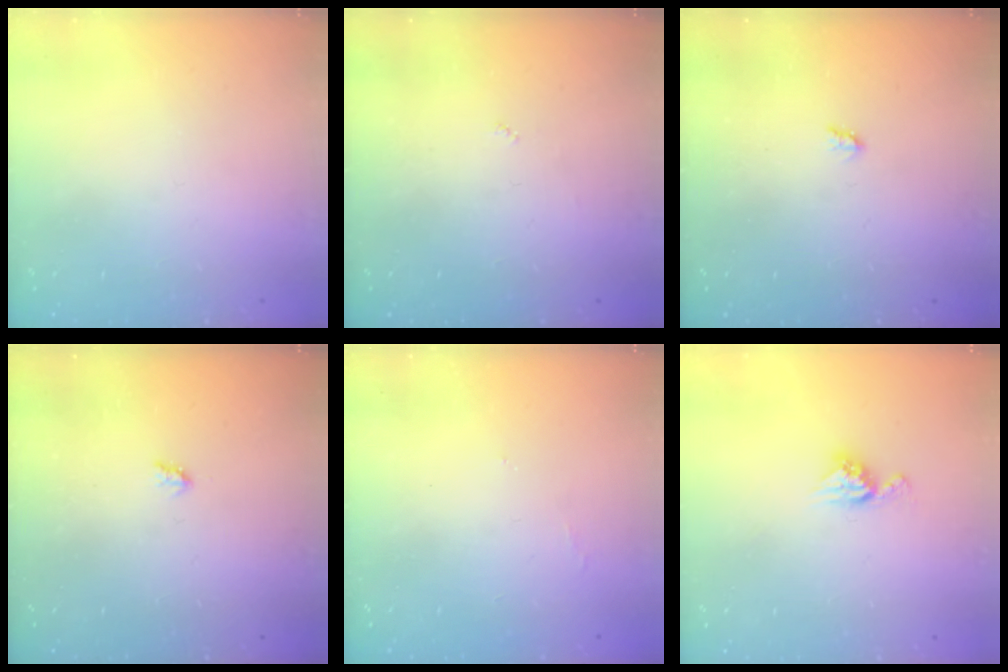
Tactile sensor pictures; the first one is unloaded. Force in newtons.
{"total": 2.7, "press": 2.7, "slide": 0.4}
{"total": 1.7, "press": 1.6, "slide": 0.3}
{"total": 1.9, "press": 1.9, "slide": 0.3}
{"total": 3.7, "press": 3.7, "slide": 0.4}
{"total": 7.1, "press": 7.1, "slide": 0.3}